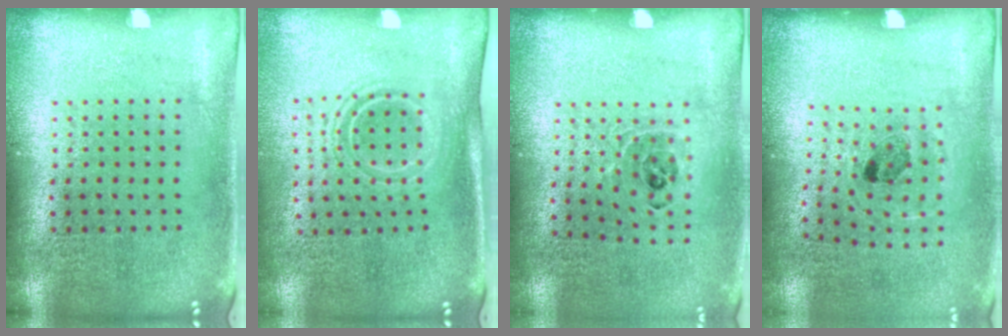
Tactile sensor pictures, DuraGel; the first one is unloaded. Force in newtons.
{"total": 1.6, "press": 1.2, "slide": 1.1}
{"total": 0.8, "press": 0.8, "slide": 0.1}
{"total": 1.0, "press": 0.7, "slide": 0.7}